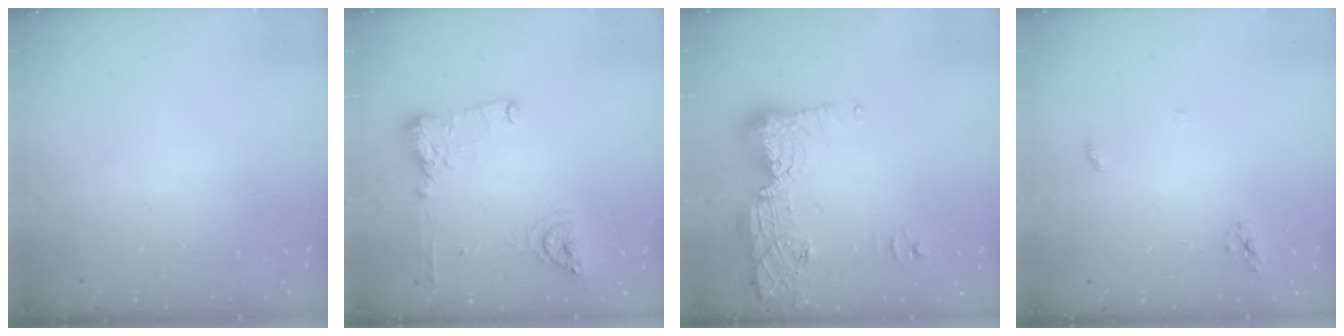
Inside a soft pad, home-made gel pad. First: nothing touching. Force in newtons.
{"total": 12.7, "press": 12.4, "slide": 2.7}
{"total": 14.5, "press": 14.3, "slide": 2.9}
{"total": 3.8, "press": 3.8, "slide": 0.1}